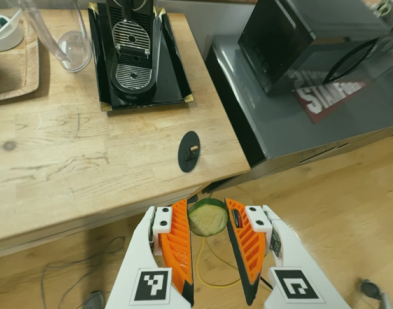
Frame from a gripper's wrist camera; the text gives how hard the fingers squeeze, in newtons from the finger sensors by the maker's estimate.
{"total": 7.1, "left": 7.2, "right": 6.9}